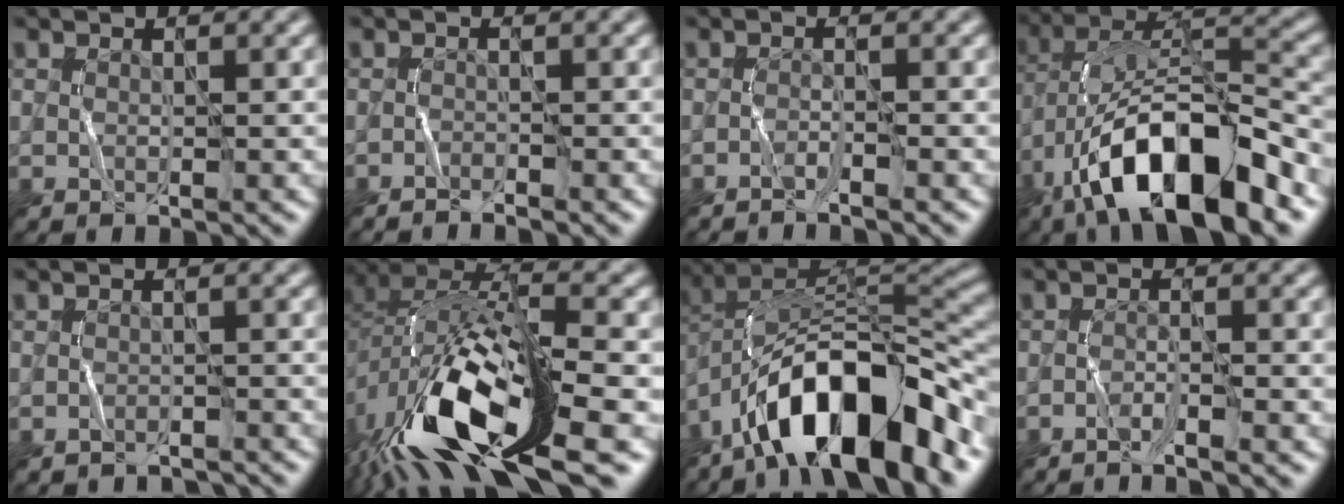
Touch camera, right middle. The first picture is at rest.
{"total": 1.2, "force": [-1.2, -0.1, 0.2], "torque": [-0.005, 0.006, -0.022]}
{"total": 1.3, "force": [-1.2, -0.2, 0.5], "torque": [-0.009, 0.006, -0.025]}
{"total": 13.2, "force": [-7.3, 4.5, 10.1], "torque": [-0.178, 0.017, -0.129]}
{"total": 1.7, "force": [-1.7, 0.1, -0.2], "torque": [0.006, 0.001, -0.029]}
{"total": 15.7, "force": [-6.6, 7.0, 12.4], "torque": [-0.249, -0.001, -0.116]}
{"total": 12.8, "force": [-7.2, 4.6, 9.5], "torque": [-0.147, 0.018, -0.132]}
{"total": 1.6, "force": [-1.4, -0.2, 0.7], "torque": [-0.012, 0.009, -0.030]}